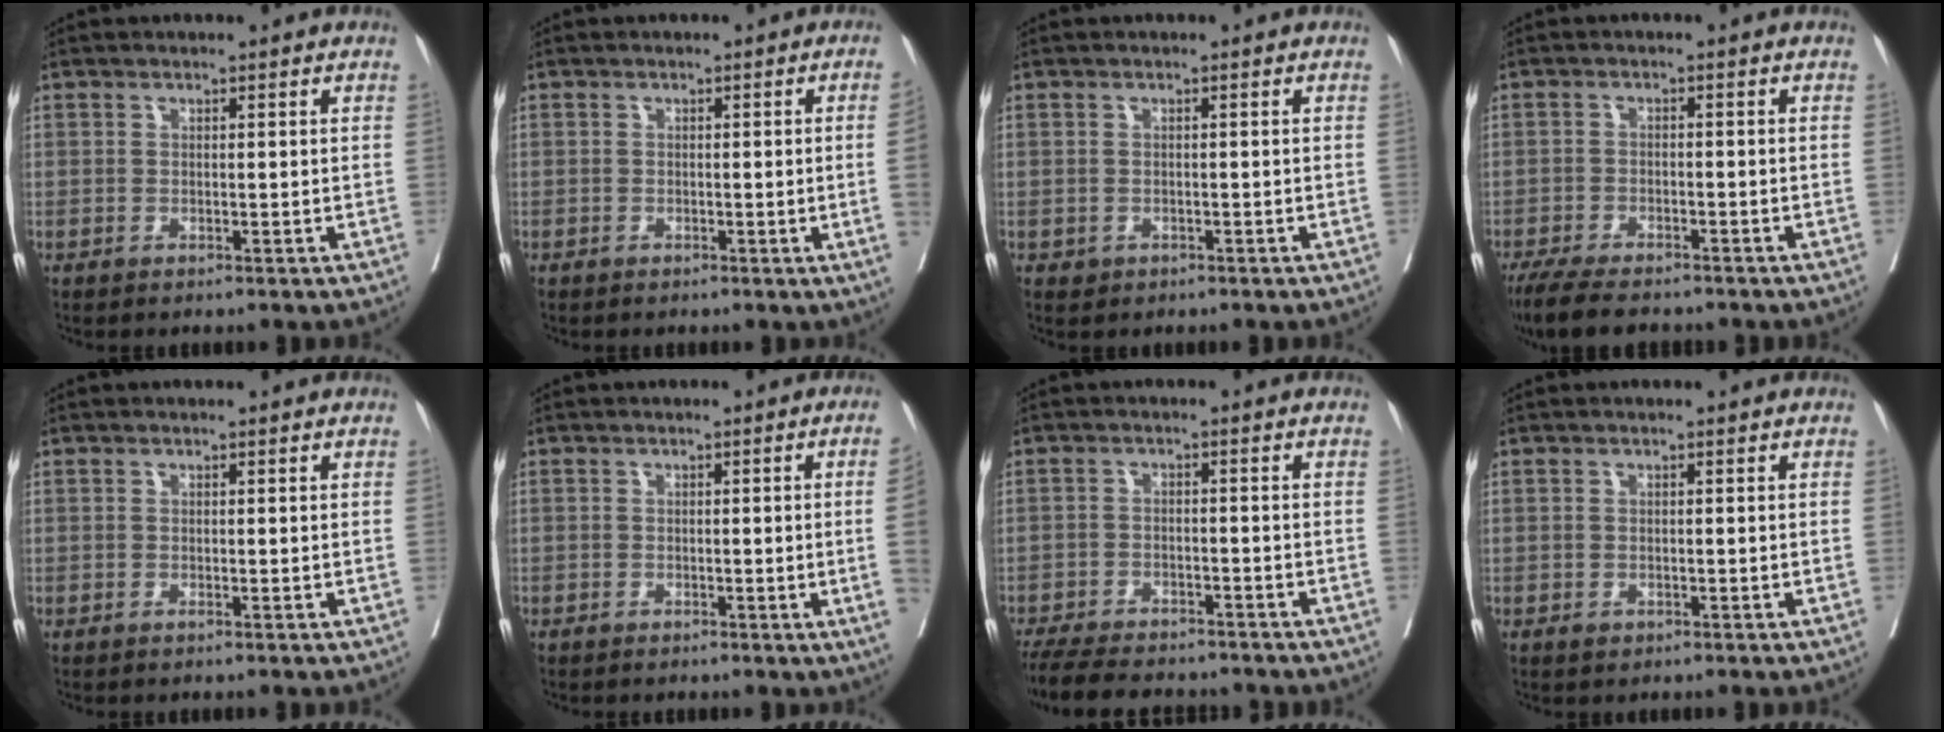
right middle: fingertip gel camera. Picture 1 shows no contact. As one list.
[{"total": 2.5, "force": [-0.4, -0.9, 2.3], "torque": [-0.030, -0.003, -0.004]}, {"total": 1.1, "force": [-0.5, 0.9, 0.2], "torque": [-0.007, 0.002, -0.002]}, {"total": 9.5, "force": [-8.0, 2.2, 4.6], "torque": [-0.077, -0.017, -0.128]}, {"total": 0.0}, {"total": 4.2, "force": [-0.7, -1.5, 3.8], "torque": [-0.046, -0.008, -0.009]}, {"total": 13.4, "force": [-11.8, 3.3, 5.5], "torque": [-0.112, -0.016, -0.170]}, {"total": 0.8, "force": [-0.4, 0.6, 0.4], "torque": [-0.009, 0.000, -0.003]}]